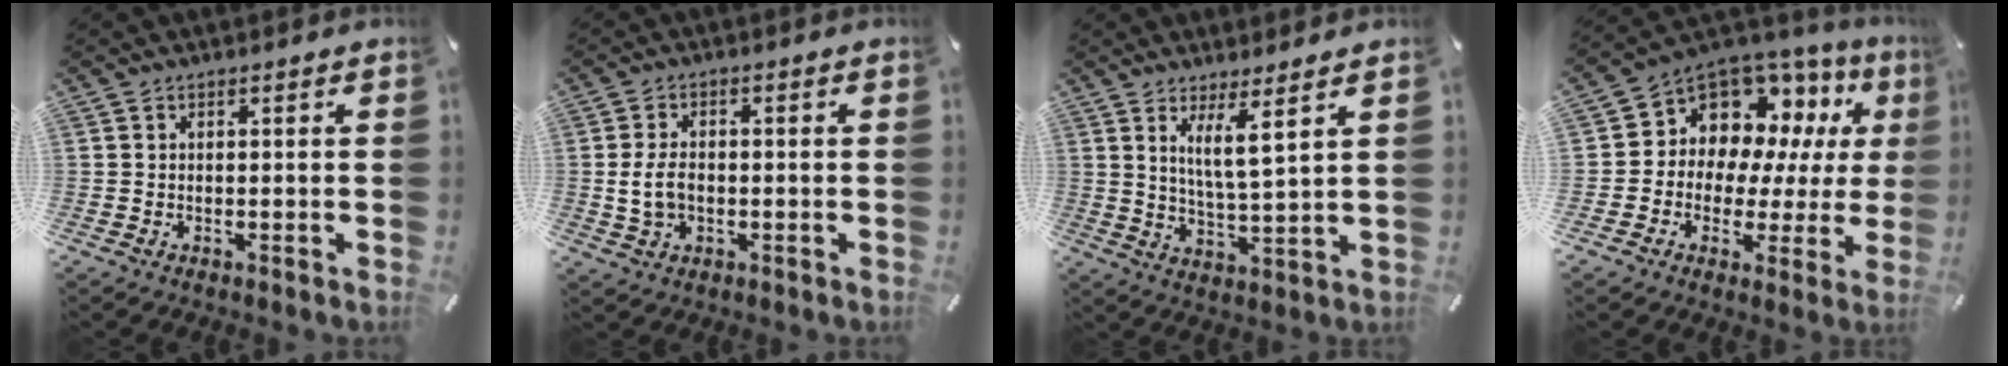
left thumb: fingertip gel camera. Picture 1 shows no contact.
{"total": 5.4, "force": [-0.6, 3.6, 4.0], "torque": [-0.089, 0.003, -0.013]}
{"total": 7.3, "force": [4.6, 0.5, 5.7], "torque": [-0.110, -0.022, 0.075]}
{"total": 10.5, "force": [5.6, 8.3, 3.1], "torque": [-0.069, -0.054, 0.110]}